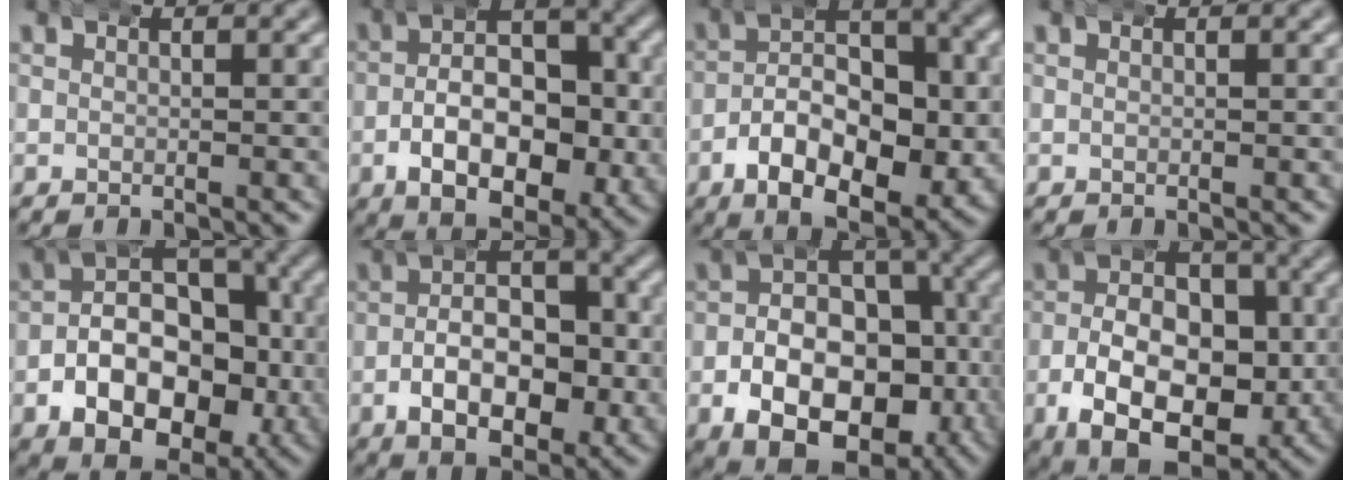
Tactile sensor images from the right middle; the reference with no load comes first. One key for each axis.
{"total": 9.7, "fx": -2.1, "fy": 5.8, "fz": 7.5, "tx": -0.103, "ty": -0.006, "tz": -0.037}
{"total": 10.1, "fx": -2.3, "fy": 6.3, "fz": 7.5, "tx": -0.110, "ty": -0.014, "tz": -0.042}
{"total": 0.0}
{"total": 12.2, "fx": -2.2, "fy": 9.1, "fz": 7.8, "tx": -0.137, "ty": -0.027, "tz": -0.035}
{"total": 8.6, "fx": -2.0, "fy": 5.0, "fz": 6.7, "tx": -0.085, "ty": -0.001, "tz": -0.038}
{"total": 13.3, "fx": -4.6, "fy": 9.5, "fz": 8.1, "tx": -0.140, "ty": -0.037, "tz": -0.066}
{"total": 14.3, "fx": -4.8, "fy": 9.5, "fz": 9.5, "tx": -0.157, "ty": -0.044, "tz": -0.063}